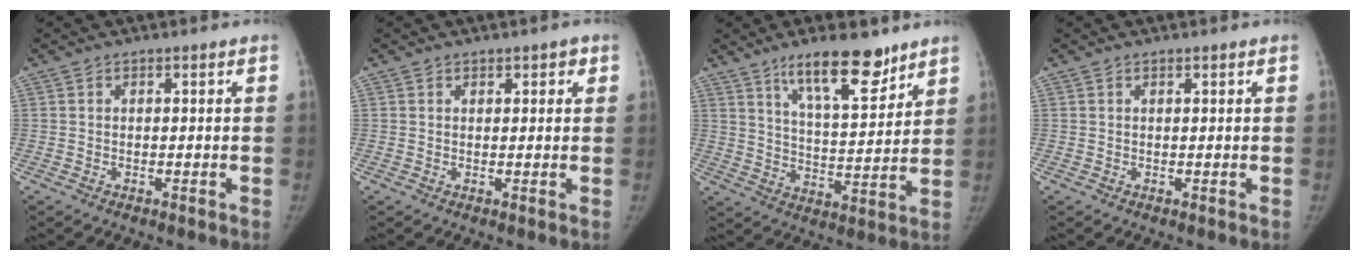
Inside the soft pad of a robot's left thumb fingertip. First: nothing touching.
{"total": 2.1, "force": [1.1, 1.1, 1.3], "torque": [-0.002, -0.003, 0.014]}
{"total": 13.7, "force": [9.5, 4.2, 9.0], "torque": [-0.119, -0.061, 0.162]}
{"total": 0.5, "force": [0.4, 0.1, 0.3], "torque": [-0.006, -0.001, 0.006]}